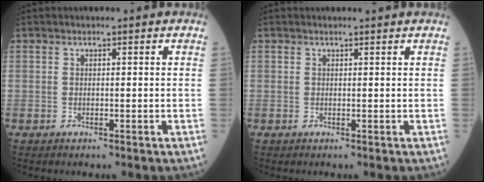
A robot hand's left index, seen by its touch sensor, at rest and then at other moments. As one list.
[{"total": 1.1, "force": [1.1, -0.3, 0.2], "torque": [-0.009, -0.001, 0.014]}]